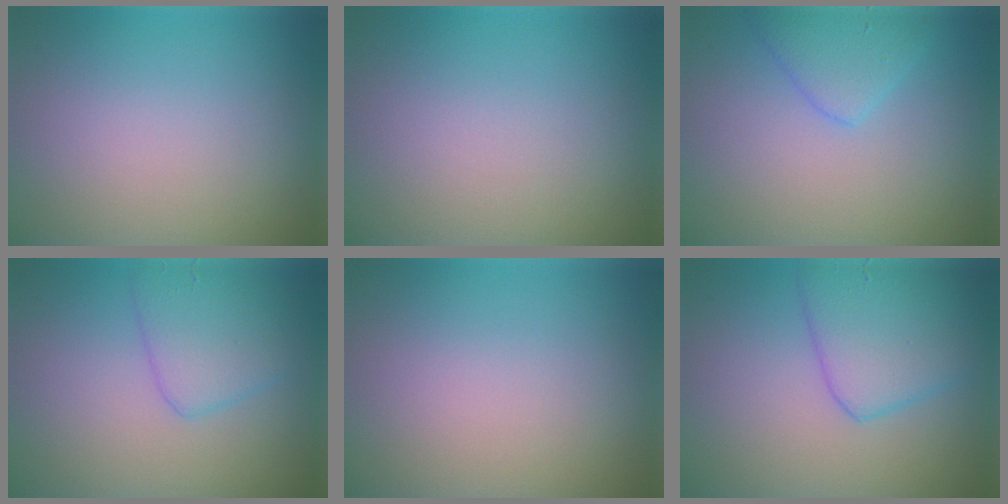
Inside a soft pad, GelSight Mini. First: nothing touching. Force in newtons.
{"total": 0.0}
{"total": 2.8, "press": 2.8, "slide": 0.2}
{"total": 3.6, "press": 3.5, "slide": 0.3}
{"total": 0.0}
{"total": 5.2, "press": 5.2, "slide": 0.4}